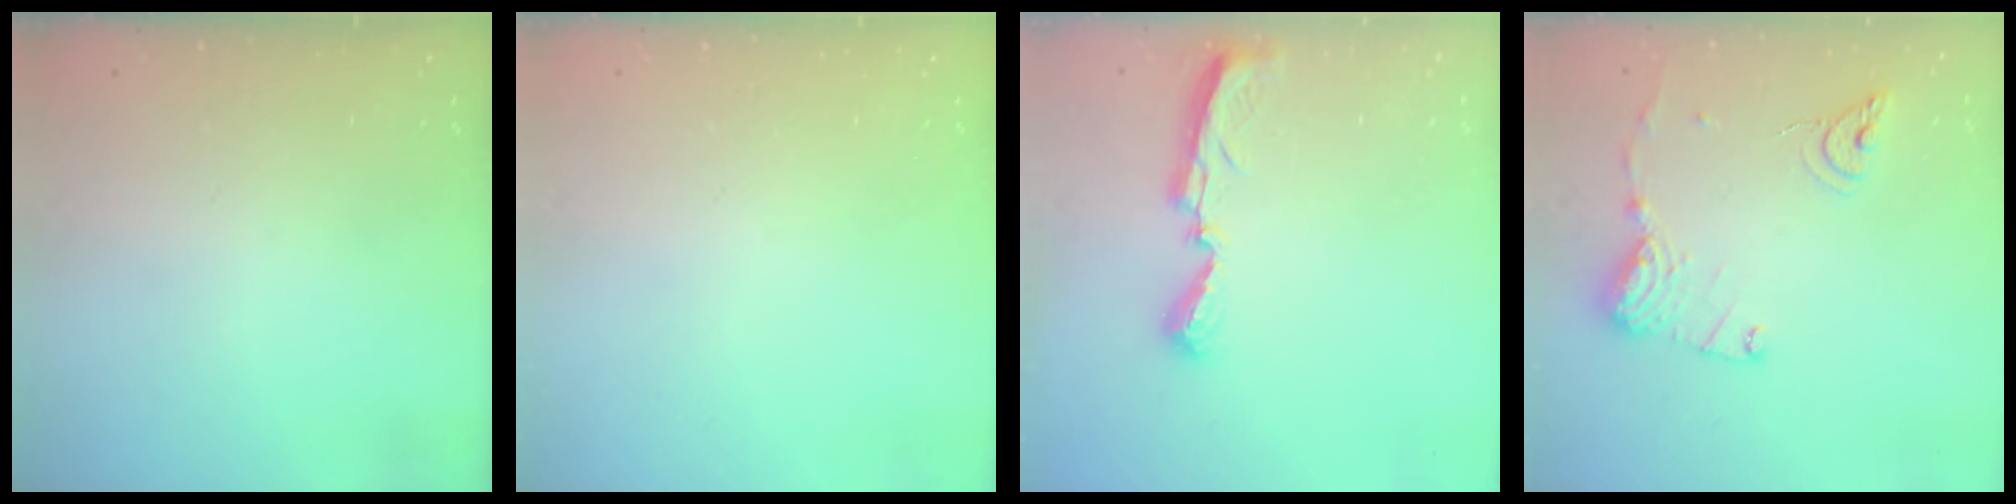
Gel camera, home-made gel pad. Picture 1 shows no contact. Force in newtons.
{"total": 0.0}
{"total": 8.9, "press": 8.9, "slide": 0.2}
{"total": 12.7, "press": 12.6, "slide": 1.4}